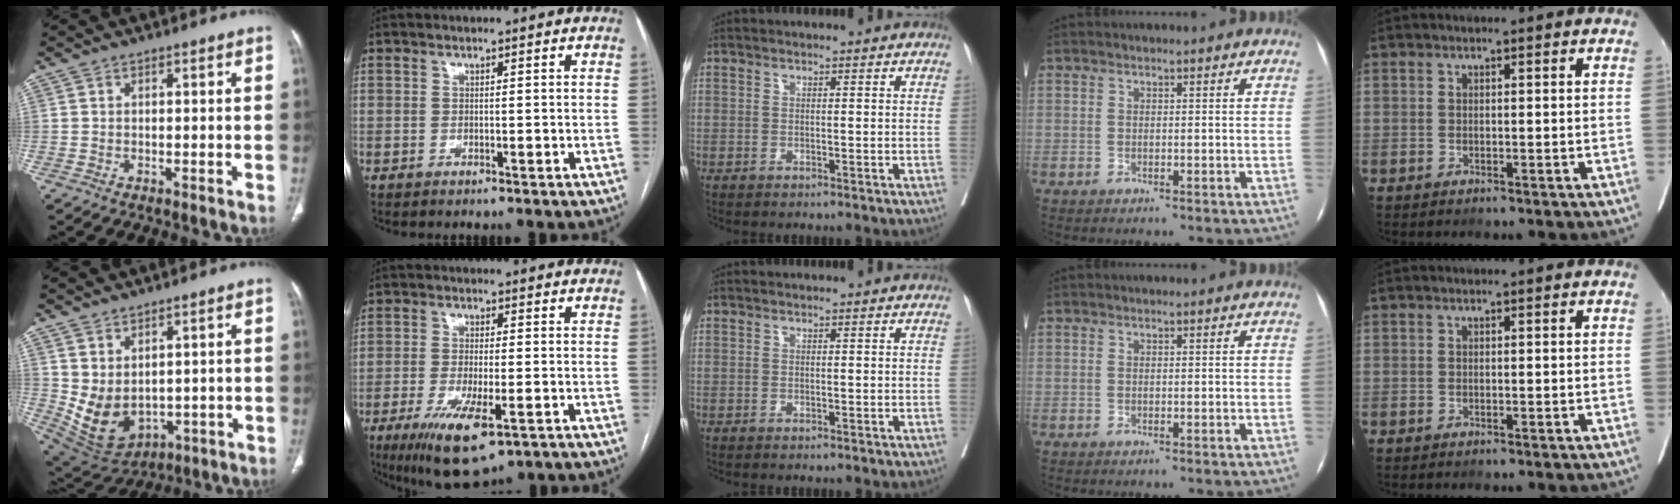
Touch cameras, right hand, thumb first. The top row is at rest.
{"thumb": {"total": 9.7, "force": [1.2, 6.6, 7.0], "torque": [-0.117, -0.017, 0.057]}, "index": {"total": 10.4, "force": [-5.2, 2.6, 8.6], "torque": [-0.156, -0.025, -0.080]}}